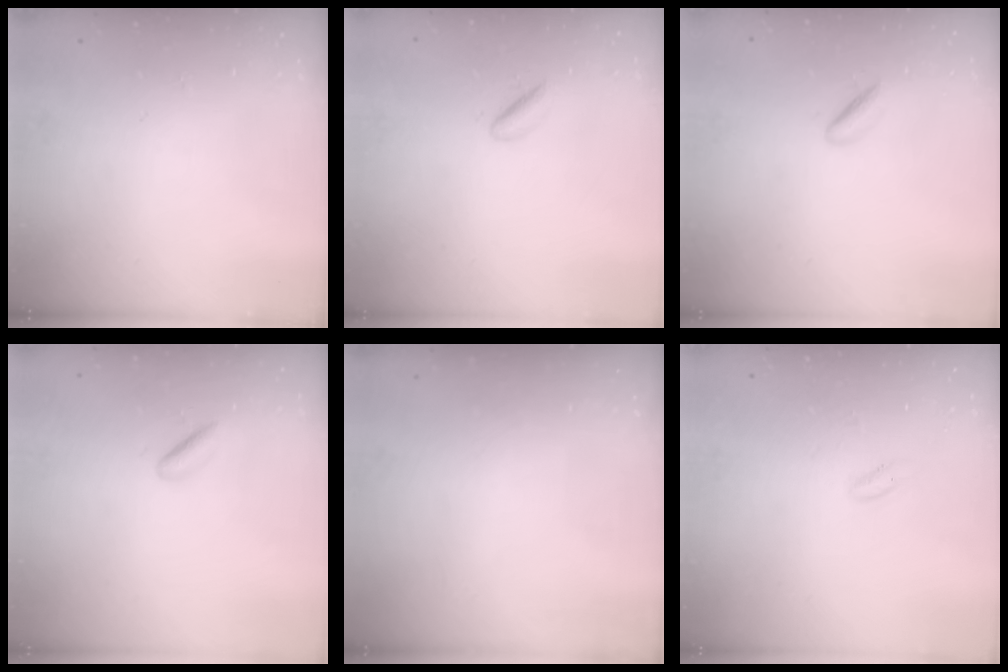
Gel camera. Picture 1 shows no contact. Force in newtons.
{"total": 2.4, "press": 2.3, "slide": 0.8}
{"total": 2.4, "press": 2.3, "slide": 0.8}
{"total": 3.6, "press": 3.4, "slide": 1.1}
{"total": 0.0}
{"total": 0.6, "press": 0.3, "slide": 0.5}